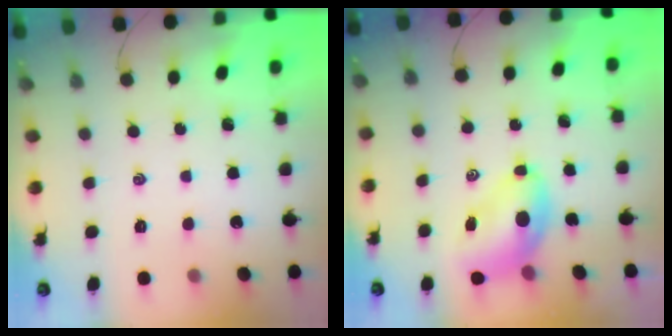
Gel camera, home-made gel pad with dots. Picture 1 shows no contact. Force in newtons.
{"total": 6.8, "press": 6.5, "slide": 1.7}